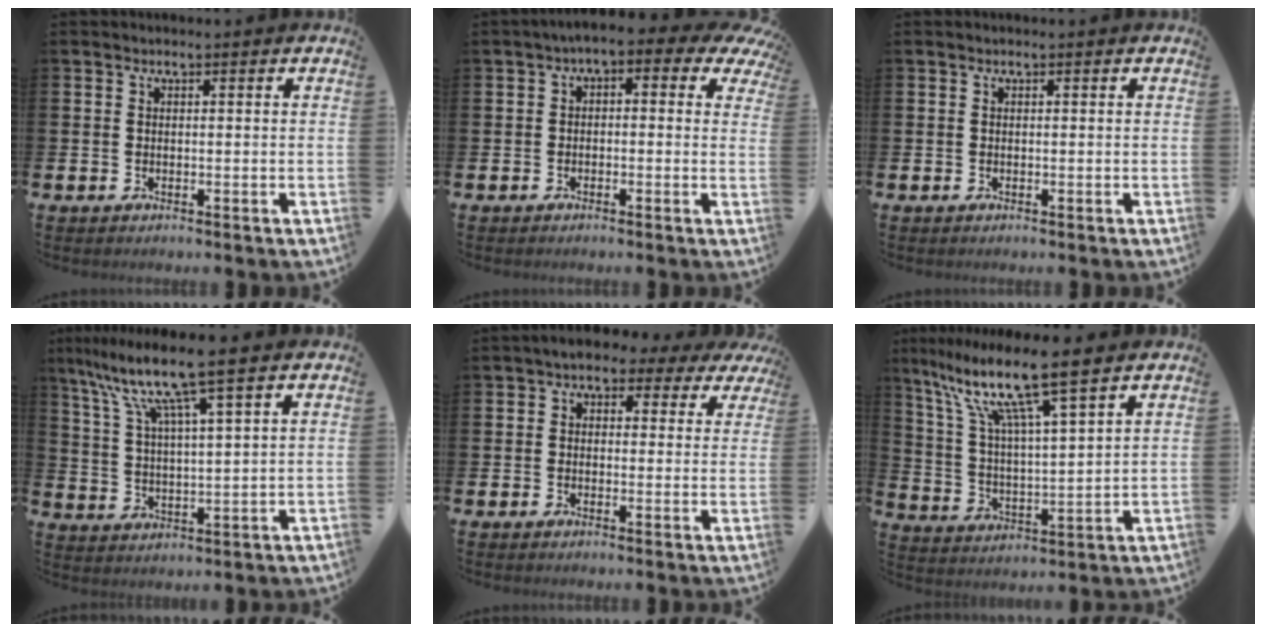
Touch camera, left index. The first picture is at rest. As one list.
[{"total": 2.2, "force": [-0.9, 1.1, 1.7], "torque": [-0.033, -0.007, -0.027]}, {"total": 0.0}, {"total": 10.0, "force": [7.6, 0.7, 6.6], "torque": [-0.149, -0.027, 0.129]}, {"total": 3.1, "force": [1.9, 2.1, 1.3], "torque": [-0.037, -0.002, 0.029]}, {"total": 11.3, "force": [9.0, 0.8, 6.8], "torque": [-0.171, -0.041, 0.150]}]